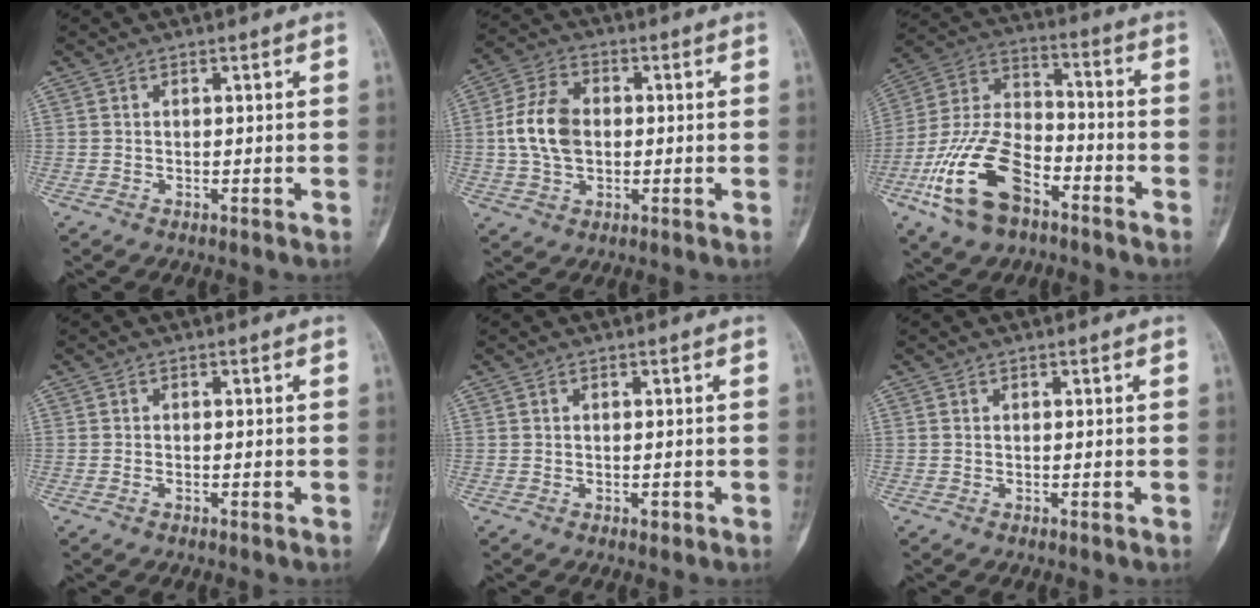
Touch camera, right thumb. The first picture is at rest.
{"total": 10.1, "force": [0.2, 7.0, 7.4], "torque": [-0.132, 0.015, 0.000]}
{"total": 18.4, "force": [-9.1, 9.8, 12.6], "torque": [-0.249, 0.056, -0.172]}
{"total": 0.5, "force": [-0.4, 0.1, 0.4], "torque": [-0.011, 0.001, -0.007]}
{"total": 0.9, "force": [-0.4, 0.5, 0.6], "torque": [-0.009, 0.000, -0.005]}
{"total": 0.0}